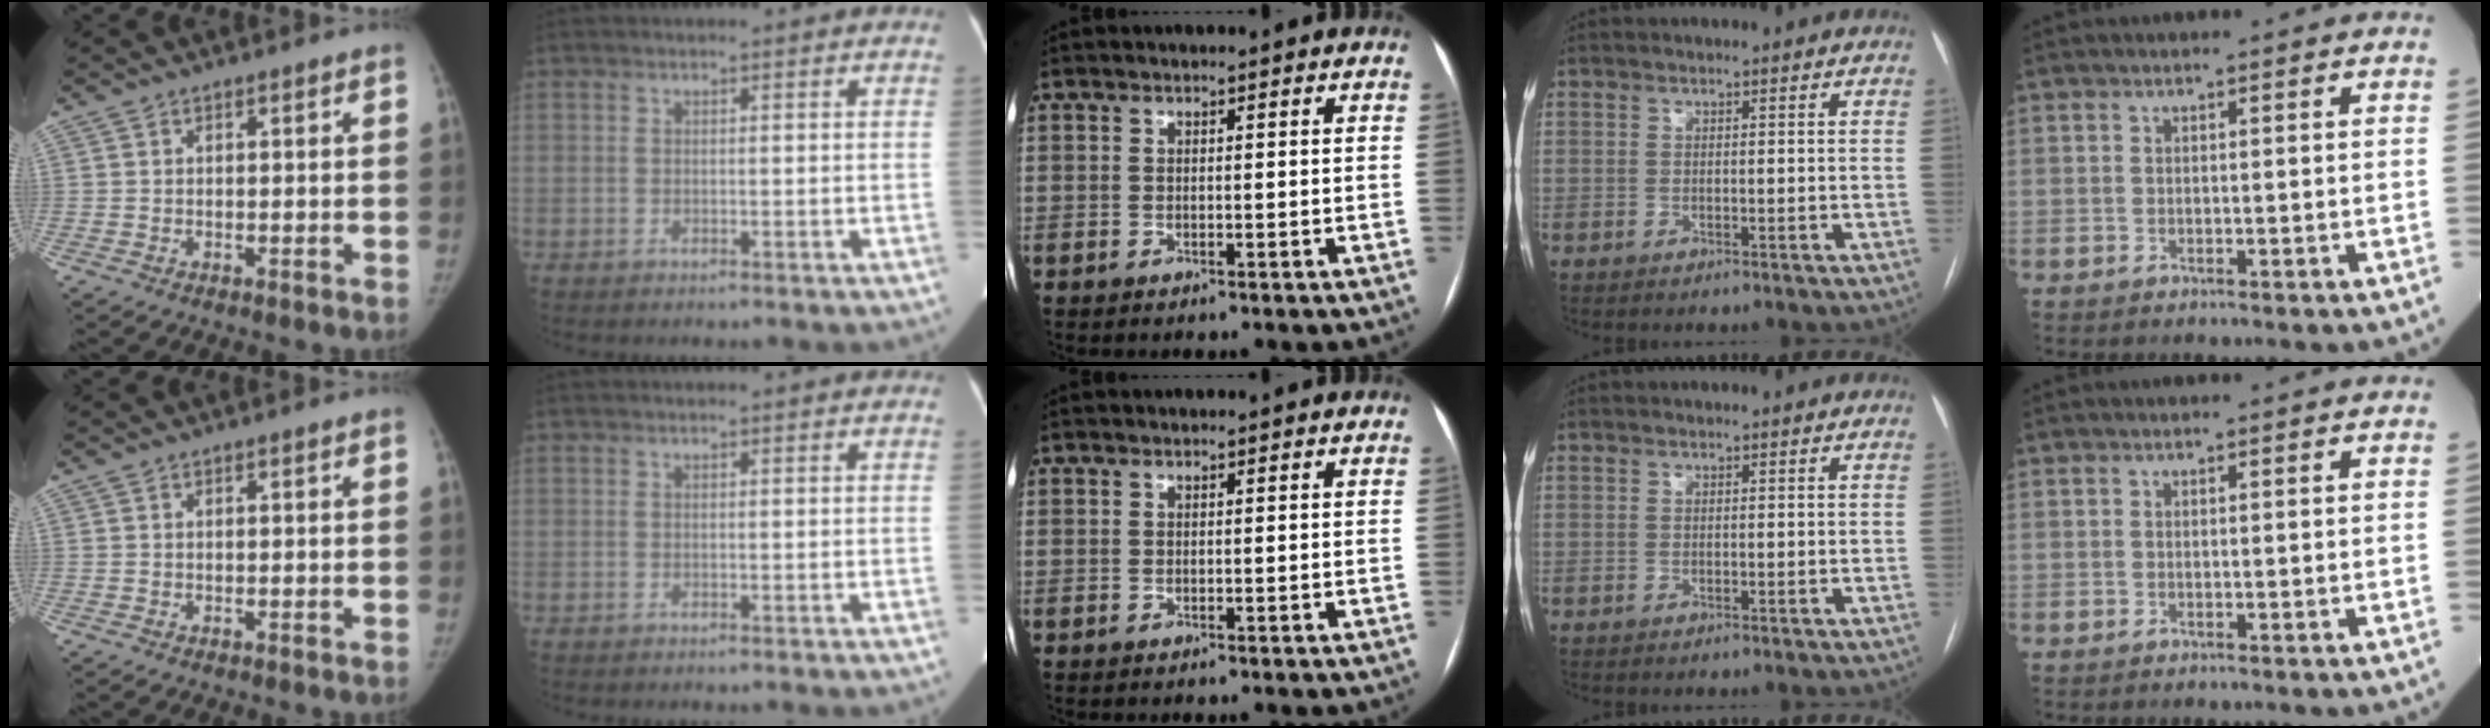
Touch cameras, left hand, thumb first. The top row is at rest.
{}